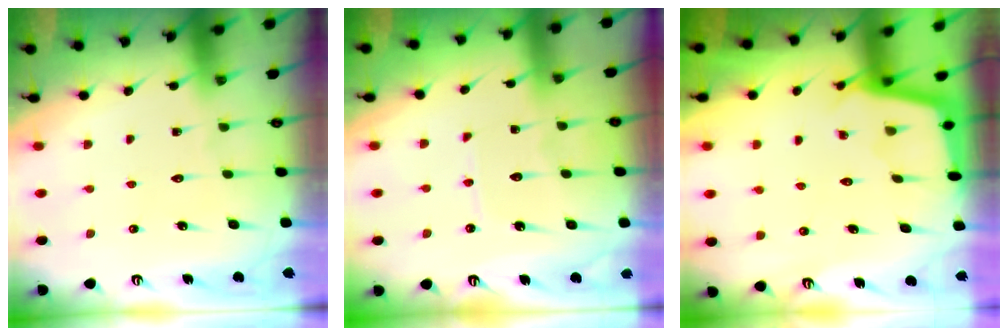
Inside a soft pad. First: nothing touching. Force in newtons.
{"total": 4.8, "press": 4.8, "slide": 0.4}
{"total": 2.4, "press": 2.4, "slide": 0.2}